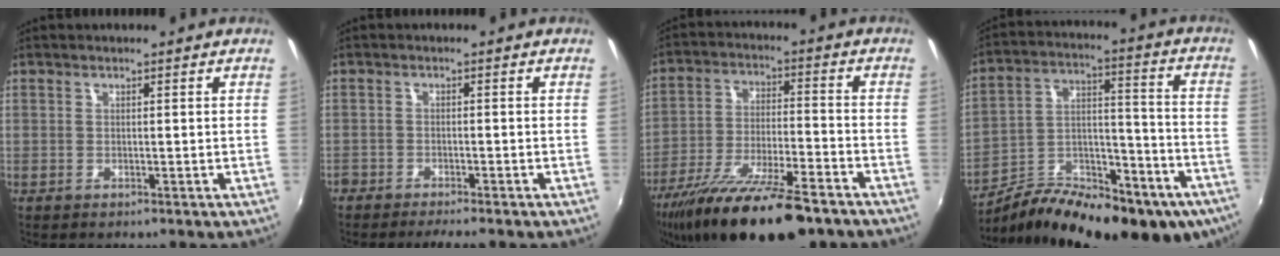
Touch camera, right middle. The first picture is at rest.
{"total": 4.4, "force": [-3.9, 0.7, 1.9], "torque": [-0.059, -0.014, -0.069]}
{"total": 21.3, "force": [-15.8, 5.1, 13.3], "torque": [-0.252, -0.051, -0.261]}
{"total": 28.1, "force": [-18.2, 11.9, 17.8], "torque": [-0.280, -0.003, -0.258]}